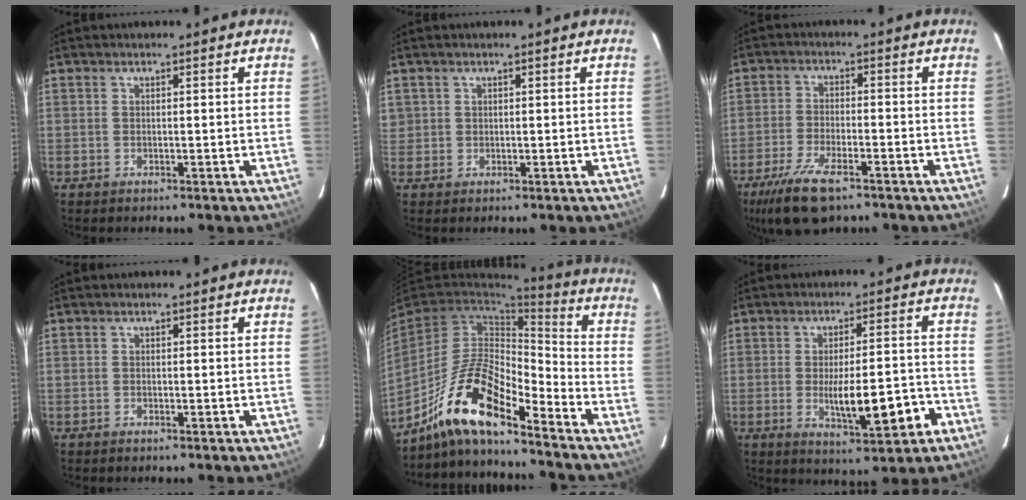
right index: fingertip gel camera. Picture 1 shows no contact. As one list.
[{"total": 2.8, "force": [0.7, 2.6, 0.6], "torque": [-0.017, 0.015, 0.020]}, {"total": 9.9, "force": [-6.6, 3.0, 6.8], "torque": [-0.136, -0.018, -0.116]}, {"total": 0.6, "force": [-0.3, 0.3, 0.3], "torque": [-0.011, 0.000, -0.005]}, {"total": 16.8, "force": [-12.2, 4.3, 10.8], "torque": [-0.209, 0.013, -0.224]}, {"total": 11.1, "force": [-3.8, 2.5, 10.1], "torque": [-0.155, 0.001, -0.050]}]